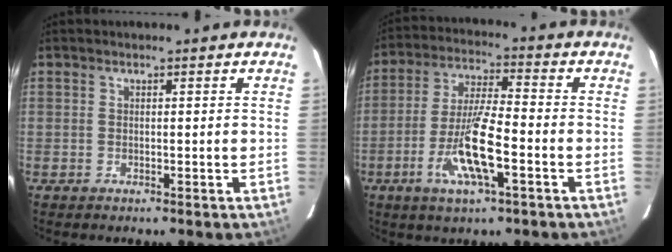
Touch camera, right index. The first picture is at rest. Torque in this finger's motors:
{"motor_torque": [1.19, -0.95, 0.96, 0.21]}